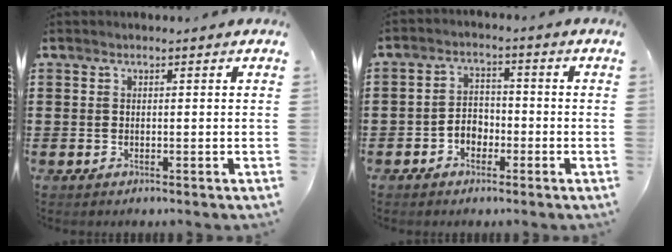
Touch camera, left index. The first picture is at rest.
{"total": 3.1, "force": [-1.8, 2.2, 1.3], "torque": [-0.029, 0.009, -0.040]}